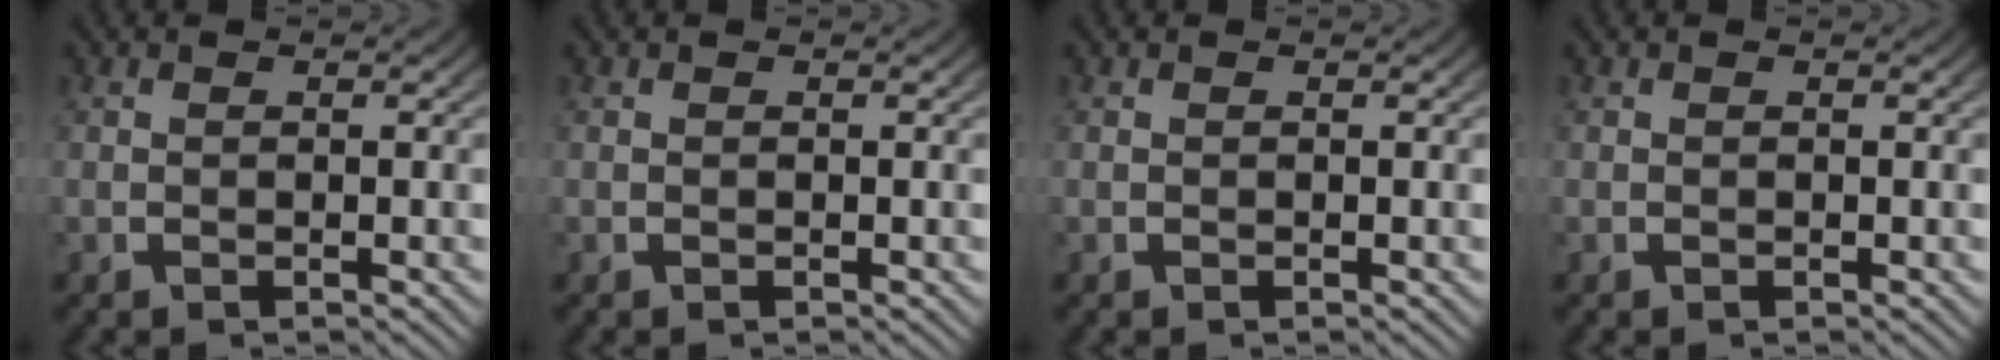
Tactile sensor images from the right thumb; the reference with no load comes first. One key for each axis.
{"total": 0.0}
{"total": 0.0}
{"total": 0.0}